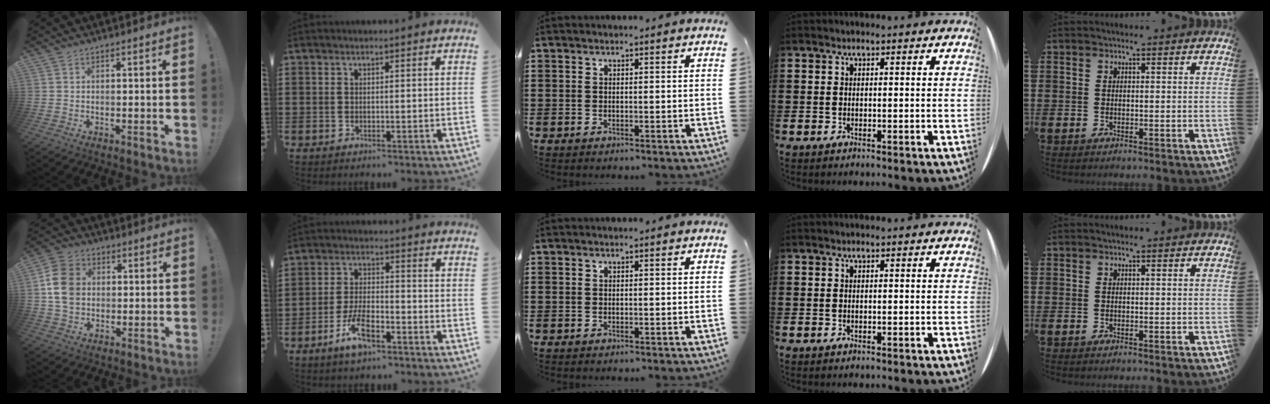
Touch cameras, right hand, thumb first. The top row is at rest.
{"thumb": {"total": 11.8, "force": [1.0, 9.6, 6.7], "torque": [-0.117, 0.011, 0.023]}, "index": {"total": 6.4, "force": [-3.7, 2.4, 4.7], "torque": [-0.110, 0.000, -0.073]}}